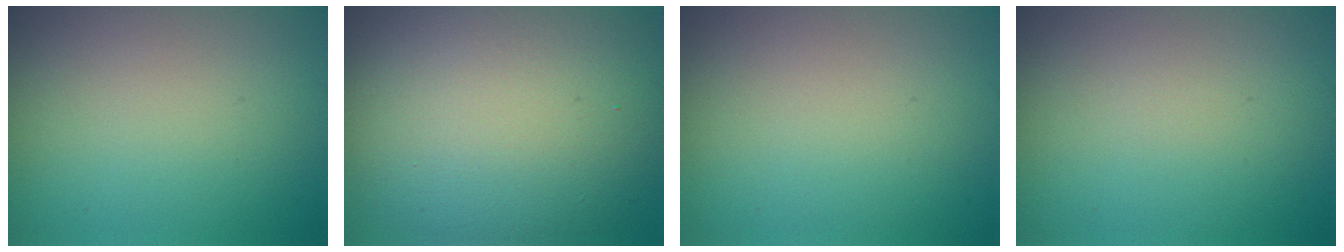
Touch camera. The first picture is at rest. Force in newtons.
{"total": 14.7, "press": 14.7, "slide": 0.9}
{"total": 0.0}
{"total": 0.0}